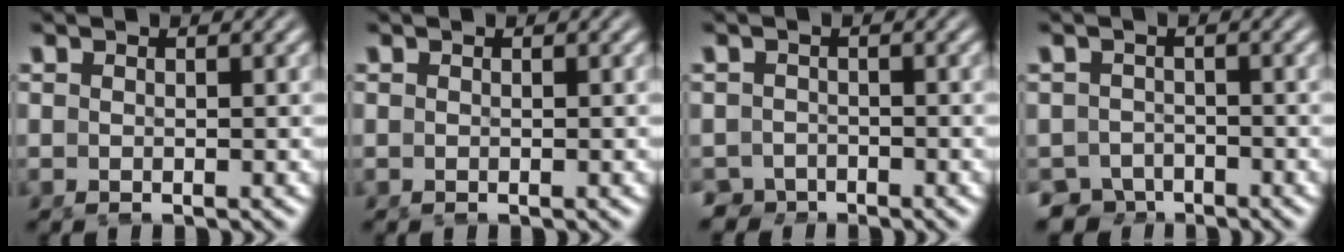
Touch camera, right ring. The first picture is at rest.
{"total": 0.0}
{"total": 4.0, "force": [-2.9, 2.8, 0.6], "torque": [-0.007, -0.022, -0.051]}
{"total": 6.2, "force": [-4.0, 4.5, 1.5], "torque": [-0.017, -0.027, -0.068]}